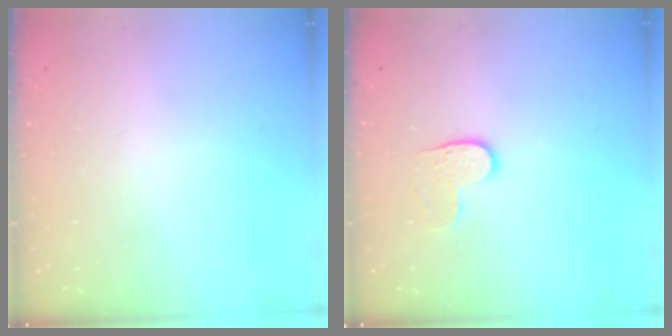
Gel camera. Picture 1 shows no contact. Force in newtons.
{"total": 4.3, "press": 4.3, "slide": 0.5}